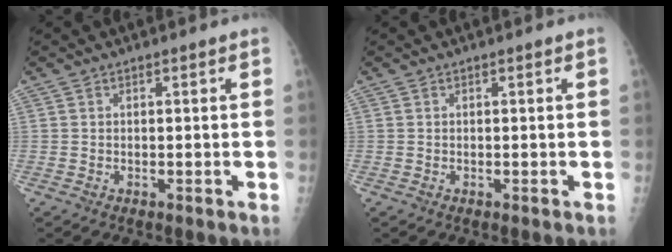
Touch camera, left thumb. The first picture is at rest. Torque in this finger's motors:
{"motor_torque": [0.20, -0.10, -0.08, -0.12, 0.00]}